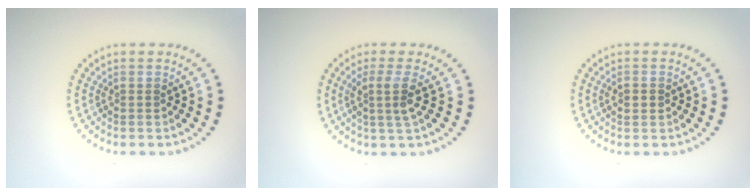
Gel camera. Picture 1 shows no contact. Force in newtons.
{"total": 2.5, "press": 2.0, "slide": 1.6}
{"total": 1.8, "press": 1.8, "slide": 0.1}